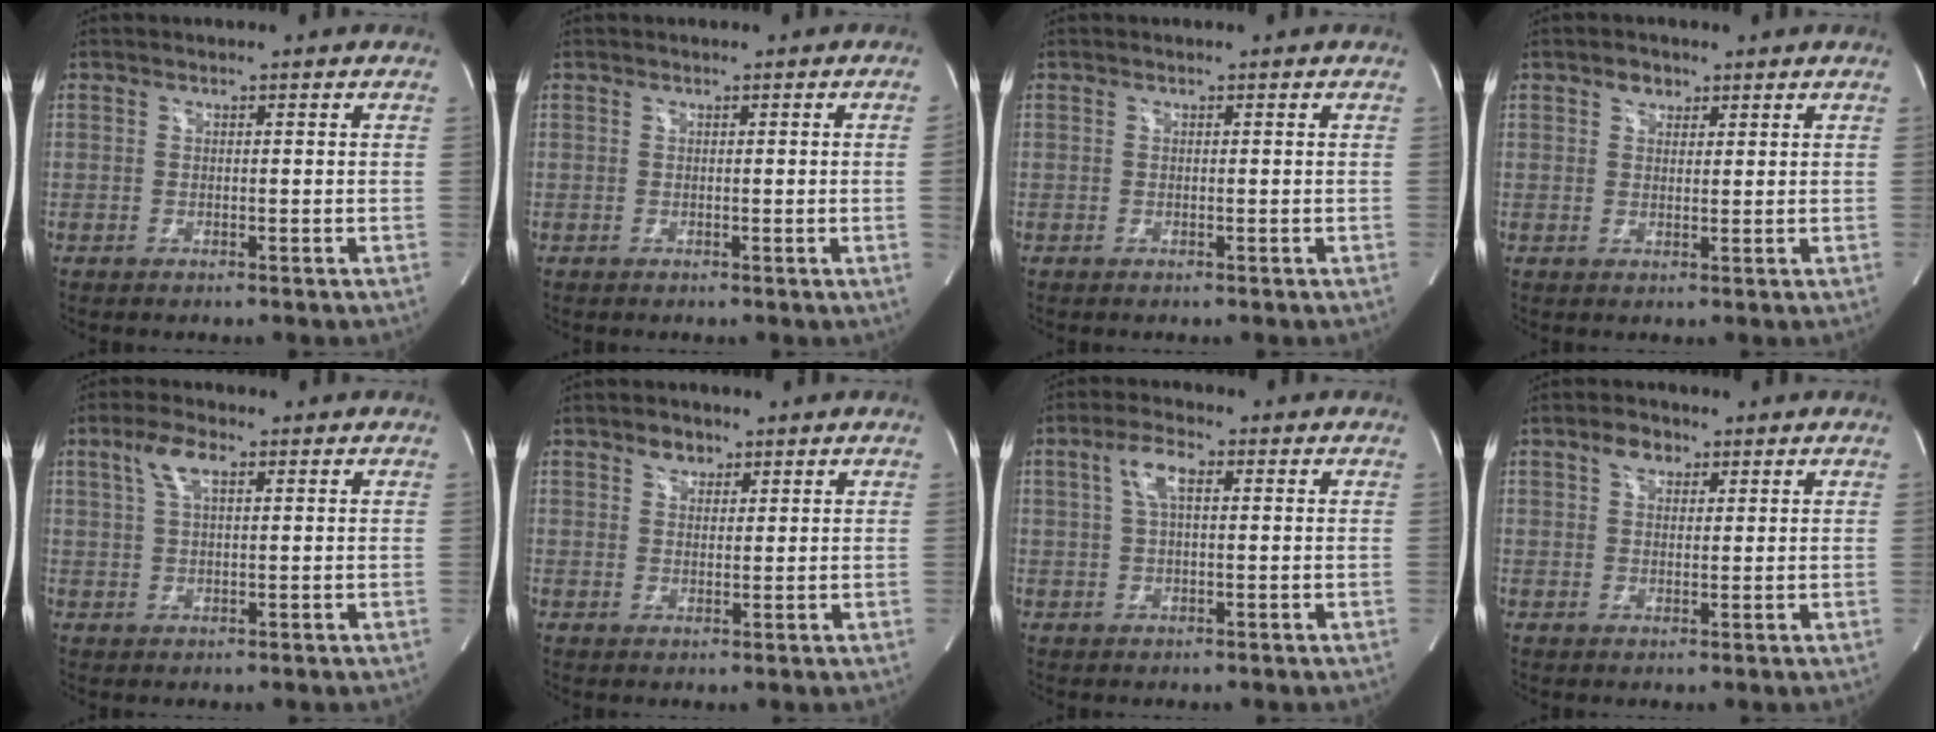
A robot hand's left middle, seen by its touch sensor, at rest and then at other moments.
{"total": 1.1, "force": [-0.1, -0.6, 1.0], "torque": [-0.009, -0.001, -0.001]}
{"total": 0.0}
{"total": 2.2, "force": [1.4, 1.6, 0.7], "torque": [-0.011, 0.006, 0.021]}
{"total": 4.3, "force": [2.1, 1.3, 3.6], "torque": [-0.081, 0.013, 0.045]}
{"total": 2.5, "force": [1.7, 1.7, 0.8], "torque": [-0.015, 0.006, 0.030]}
{"total": 4.5, "force": [1.3, 1.4, 4.1], "torque": [-0.085, 0.016, 0.027]}
{"total": 3.2, "force": [1.9, 2.0, 1.5], "torque": [-0.030, 0.011, 0.034]}